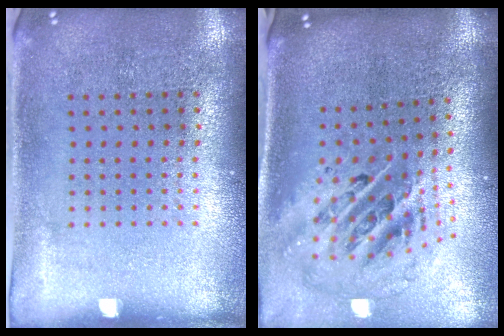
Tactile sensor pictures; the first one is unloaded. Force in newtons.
{"total": 2.8, "press": 1.9, "slide": 2.1}